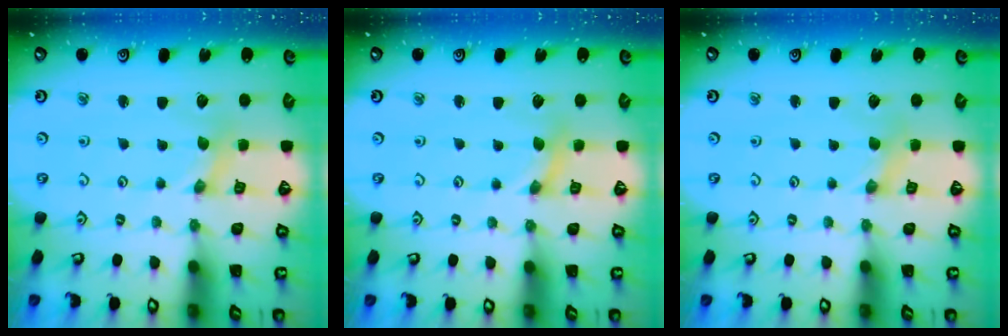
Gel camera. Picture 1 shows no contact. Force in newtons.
{"total": 0.8, "press": 0.8, "slide": 0.1}
{"total": 0.0}